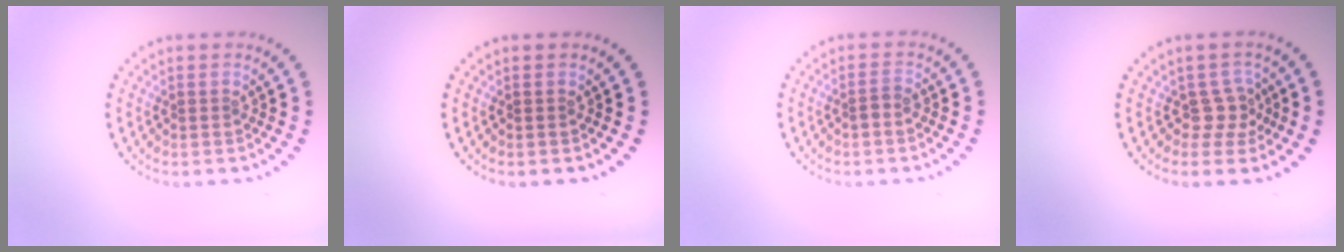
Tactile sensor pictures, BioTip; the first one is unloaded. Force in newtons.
{"total": 0.0}
{"total": 1.1, "press": 0.9, "slide": 0.6}
{"total": 1.9, "press": 1.3, "slide": 1.3}